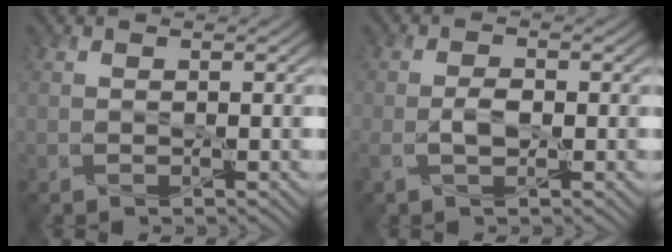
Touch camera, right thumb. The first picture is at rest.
{"total": 3.1, "force": [-0.8, 1.6, 2.5], "torque": [-0.057, -0.002, -0.016]}